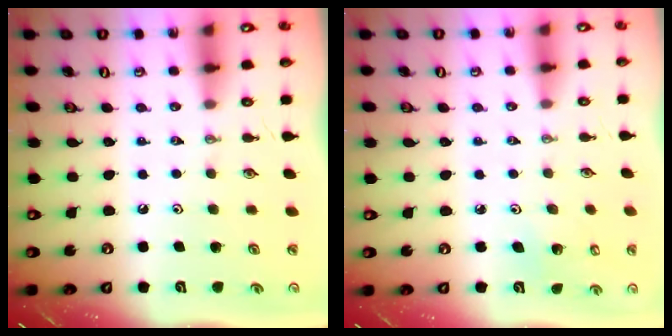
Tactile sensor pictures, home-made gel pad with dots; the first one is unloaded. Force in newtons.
{"total": 3.0, "press": 2.9, "slide": 0.5}